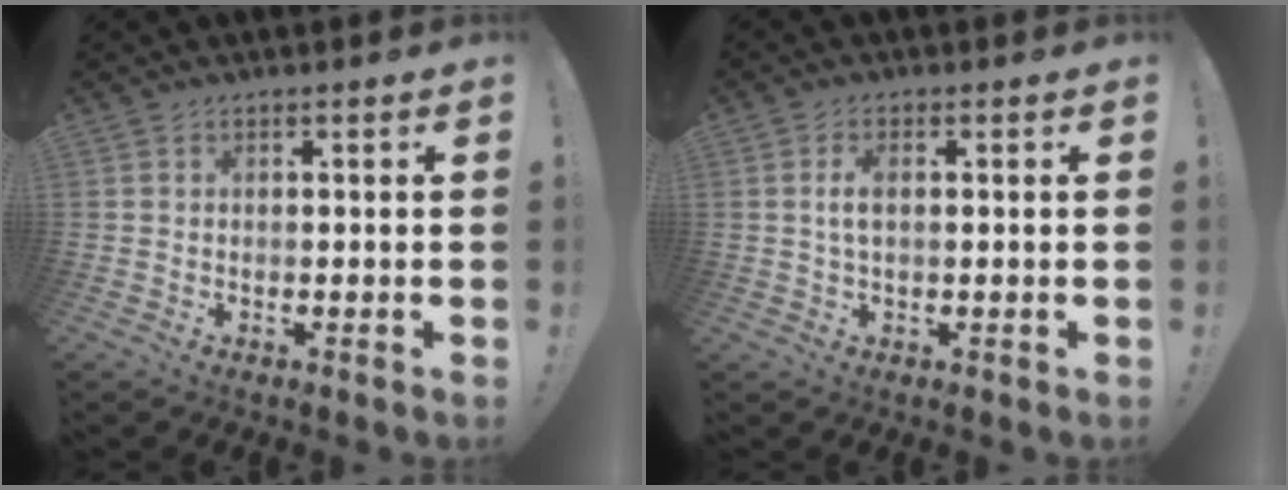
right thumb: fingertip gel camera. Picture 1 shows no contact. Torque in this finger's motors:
{"motor_torque": [-0.09, 0.06, 0.01, 0.13, 0.05]}